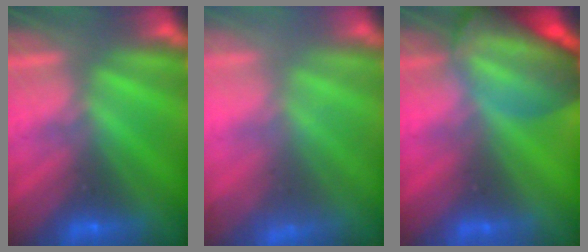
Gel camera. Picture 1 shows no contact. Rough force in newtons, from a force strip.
{"total": 1.0}
{"total": 5.7}